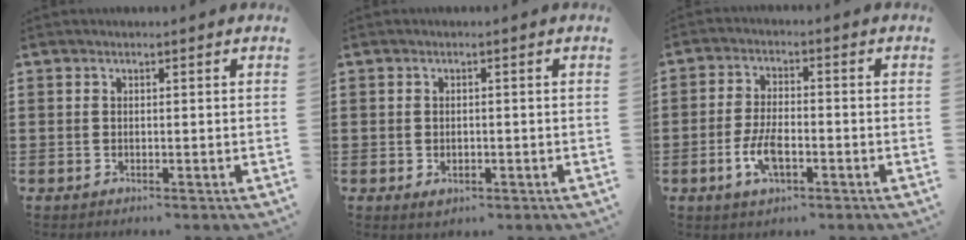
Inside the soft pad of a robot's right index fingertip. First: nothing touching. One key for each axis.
{"total": 1.1, "fx": -0.4, "fy": 0.8, "fz": 0.6, "tx": -0.014, "ty": 0.001, "tz": -0.007}
{"total": 5.7, "fx": -2.1, "fy": 2.6, "fz": 4.6, "tx": -0.105, "ty": -0.001, "tz": -0.043}